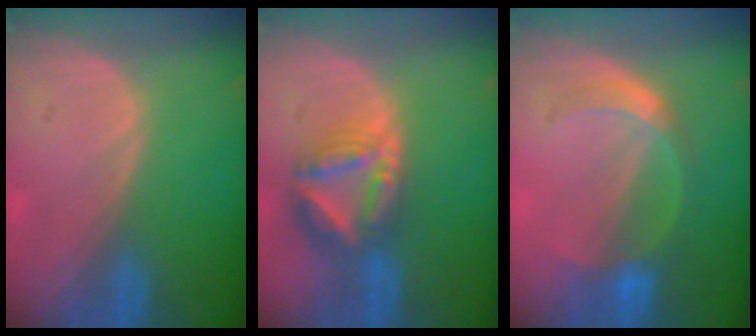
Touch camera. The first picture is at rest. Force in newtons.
{"total": 8.4, "press": 7.3, "slide": 4.1}
{"total": 5.6, "press": 5.3, "slide": 1.9}